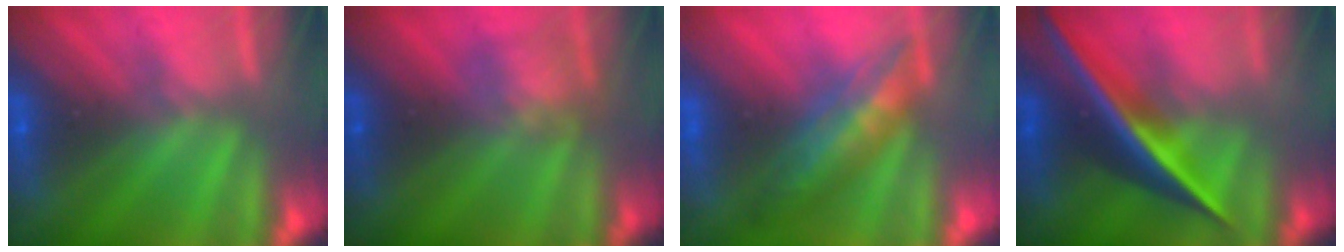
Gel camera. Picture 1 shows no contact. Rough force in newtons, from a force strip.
{"total": 2.4}
{"total": 2.9}
{"total": 2.7}